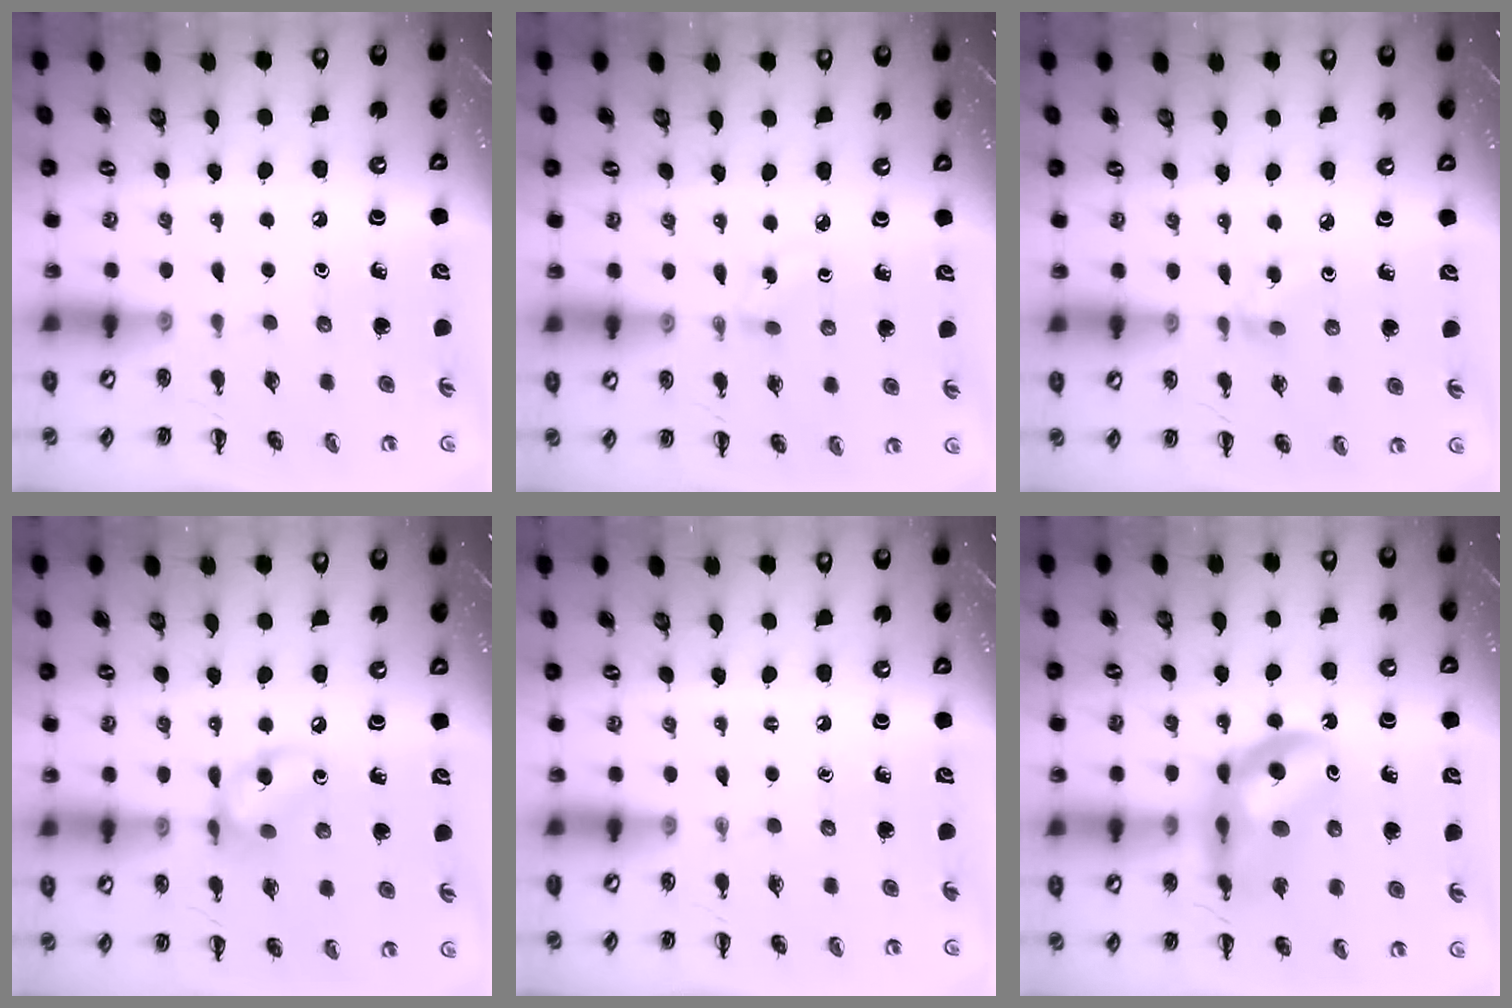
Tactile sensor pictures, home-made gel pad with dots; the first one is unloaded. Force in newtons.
{"total": 2.6, "press": 2.4, "slide": 1.0}
{"total": 3.3, "press": 3.0, "slide": 1.2}
{"total": 8.5, "press": 8.5, "slide": 0.7}
{"total": 0.0}
{"total": 12.9, "press": 12.4, "slide": 3.7}